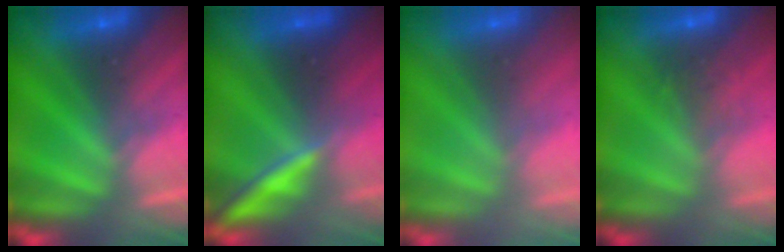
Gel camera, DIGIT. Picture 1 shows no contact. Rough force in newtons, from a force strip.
{"total": 1.6}
{"total": 2.8}
{"total": 2.8}